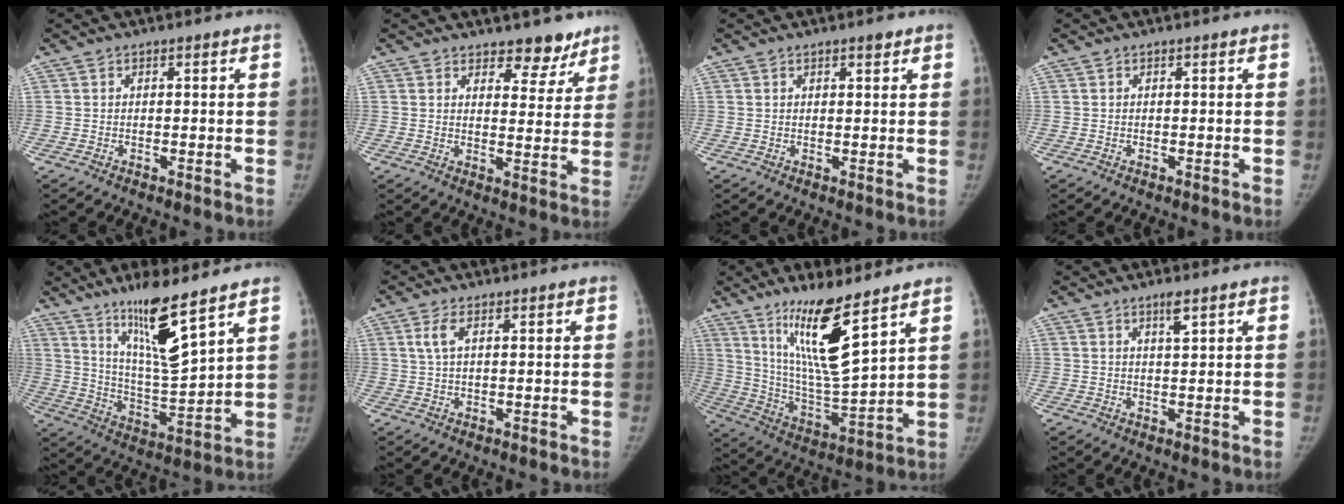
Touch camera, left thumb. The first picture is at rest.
{"total": 6.6, "force": [5.2, 3.6, 1.8], "torque": [0.016, -0.036, 0.069]}
{"total": 1.4, "force": [1.0, 0.6, 0.8], "torque": [-0.003, -0.005, 0.013]}
{"total": 0.0}
{"total": 13.6, "force": [9.2, 1.5, 10.0], "torque": [-0.170, -0.073, 0.176]}
{"total": 3.5, "force": [1.2, 1.2, 3.1], "torque": [-0.079, 0.004, 0.029]}
{"total": 15.9, "force": [9.9, 2.4, 12.2], "torque": [-0.211, -0.074, 0.196]}
{"total": 2.3, "force": [1.5, 0.3, 1.8], "torque": [-0.030, -0.007, 0.027]}